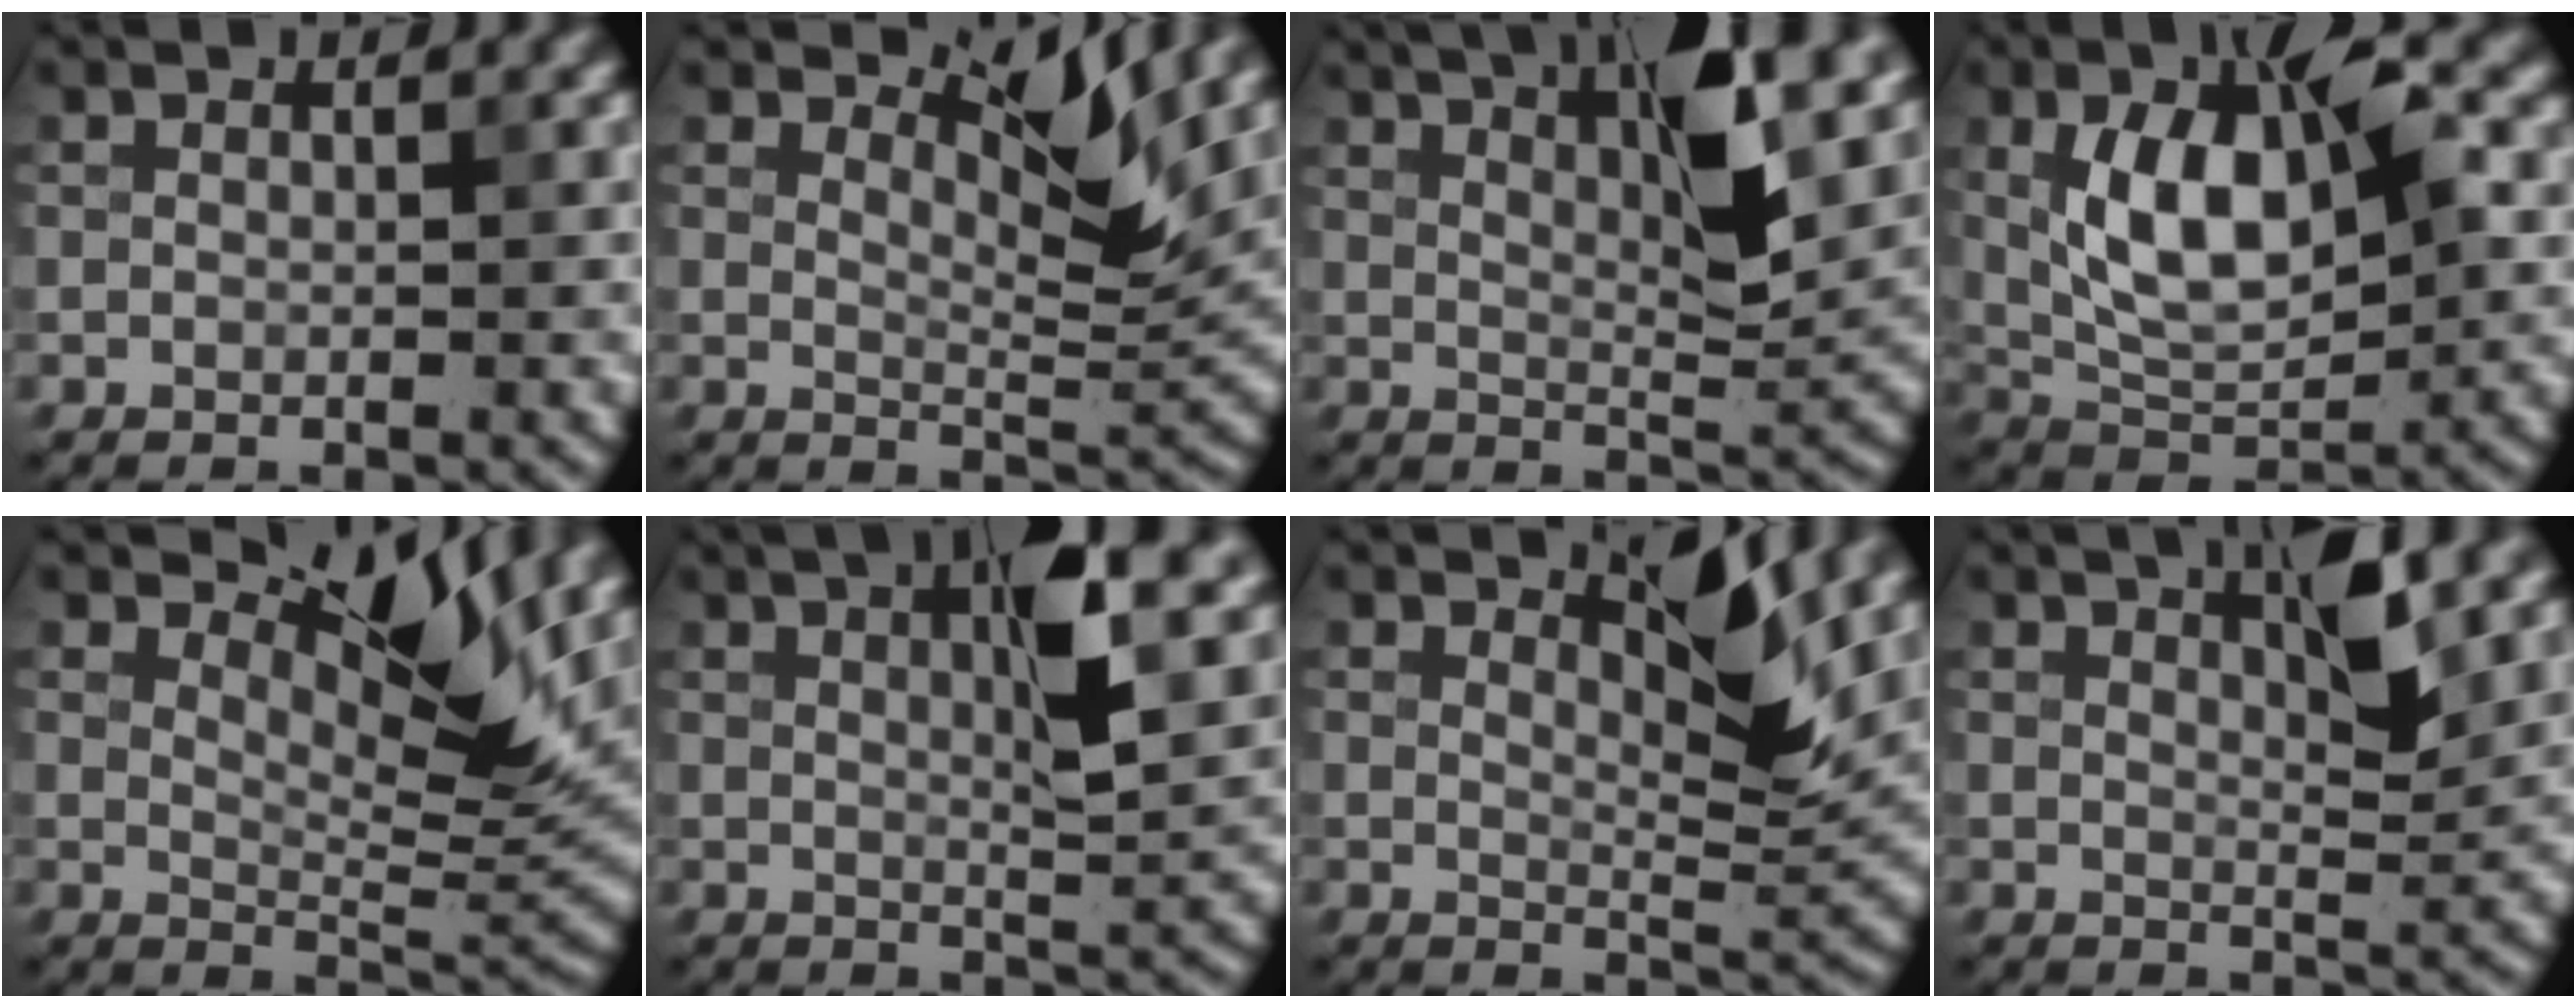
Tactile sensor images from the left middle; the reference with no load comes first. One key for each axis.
{"total": 4.1, "fx": 3.0, "fy": 0.4, "fz": 2.7, "tx": -0.060, "ty": -0.002, "tz": 0.065}
{"total": 8.1, "fx": 4.6, "fy": 1.6, "fz": 6.5, "tx": -0.109, "ty": 0.015, "tz": 0.088}
{"total": 7.5, "fx": 0.3, "fy": 3.2, "fz": 6.8, "tx": -0.144, "ty": -0.002, "tz": 0.024}
{"total": 8.5, "fx": 4.9, "fy": 2.6, "fz": 6.4, "tx": -0.110, "ty": 0.010, "tz": 0.099}
{"total": 5.6, "fx": 2.1, "fy": 0.9, "fz": 5.2, "tx": -0.089, "ty": 0.006, "tz": 0.054}
{"total": 3.2, "fx": 2.1, "fy": 0.1, "fz": 2.4, "tx": -0.055, "ty": -0.007, "tz": 0.051}
{"total": 3.0, "fx": 1.6, "fy": 0.2, "fz": 2.6, "tx": -0.050, "ty": 0.004, "tz": 0.043}